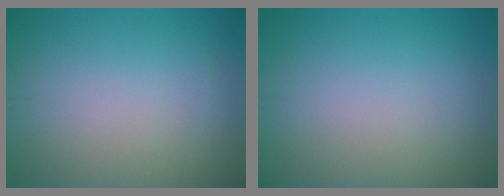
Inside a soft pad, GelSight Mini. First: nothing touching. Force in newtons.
{"total": 0.0}